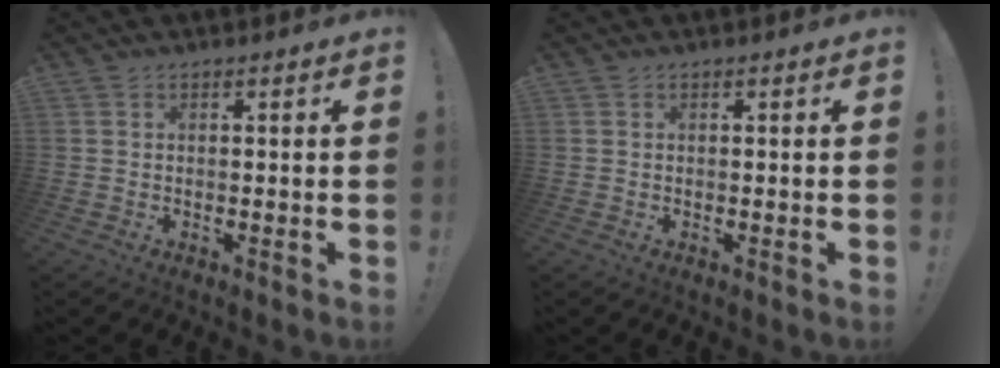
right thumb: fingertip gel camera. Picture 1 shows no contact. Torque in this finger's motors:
{"motor_torque": [0.00, 0.00, 0.00, 0.00, 0.00]}